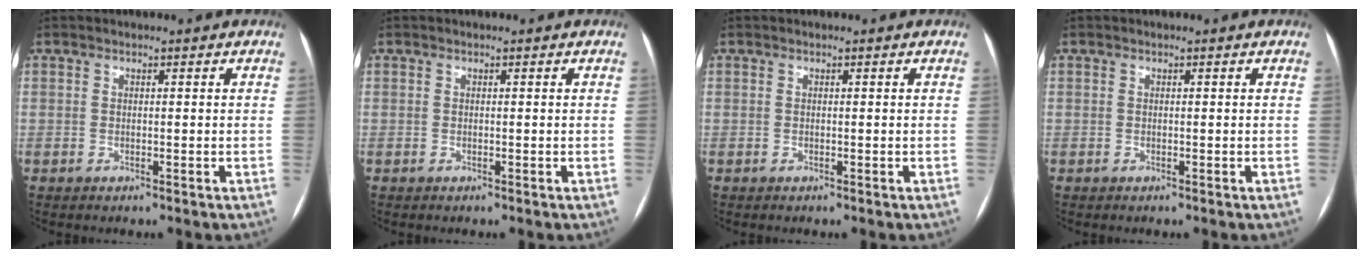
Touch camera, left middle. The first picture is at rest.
{"total": 0.0}
{"total": 0.0}
{"total": 0.0}